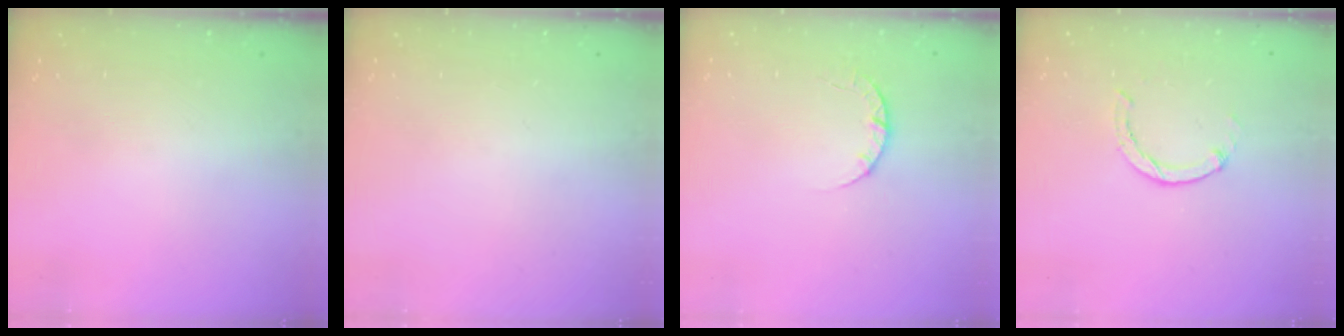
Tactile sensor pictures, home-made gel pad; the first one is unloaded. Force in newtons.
{"total": 0.0}
{"total": 3.7, "press": 3.7, "slide": 0.5}
{"total": 1.0, "press": 0.9, "slide": 0.3}